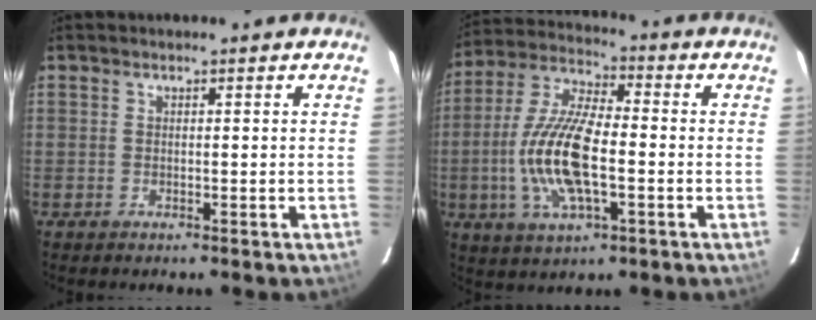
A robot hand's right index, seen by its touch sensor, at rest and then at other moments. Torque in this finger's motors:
{"motor_torque": [1.78, -0.36, 0.56, 0.21]}